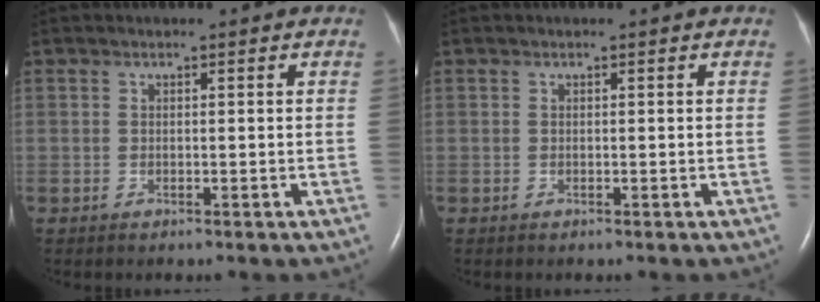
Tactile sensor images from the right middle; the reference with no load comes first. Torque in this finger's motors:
{"motor_torque": [0.00, 0.00, -0.01, -0.01]}